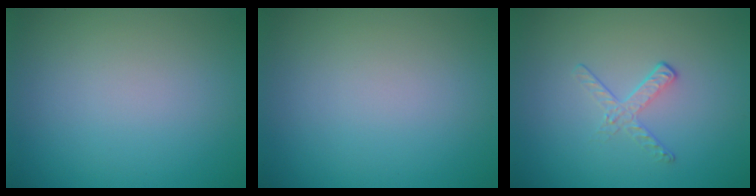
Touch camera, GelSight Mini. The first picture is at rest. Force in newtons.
{"total": 0.0}
{"total": 1.7, "press": 0.7, "slide": 1.5}